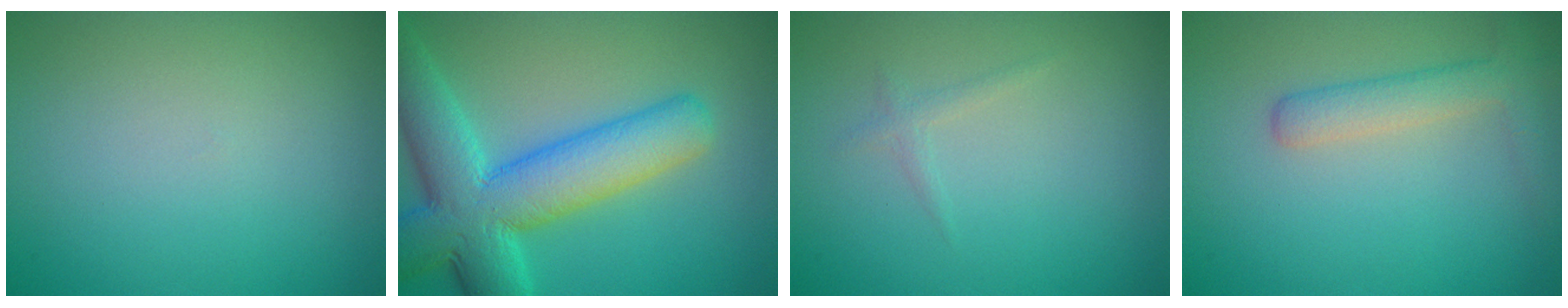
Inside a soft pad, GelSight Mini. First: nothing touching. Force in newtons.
{"total": 10.0, "press": 10.0, "slide": 0.8}
{"total": 0.8, "press": 0.8, "slide": 0.1}
{"total": 2.8, "press": 2.8, "slide": 0.1}